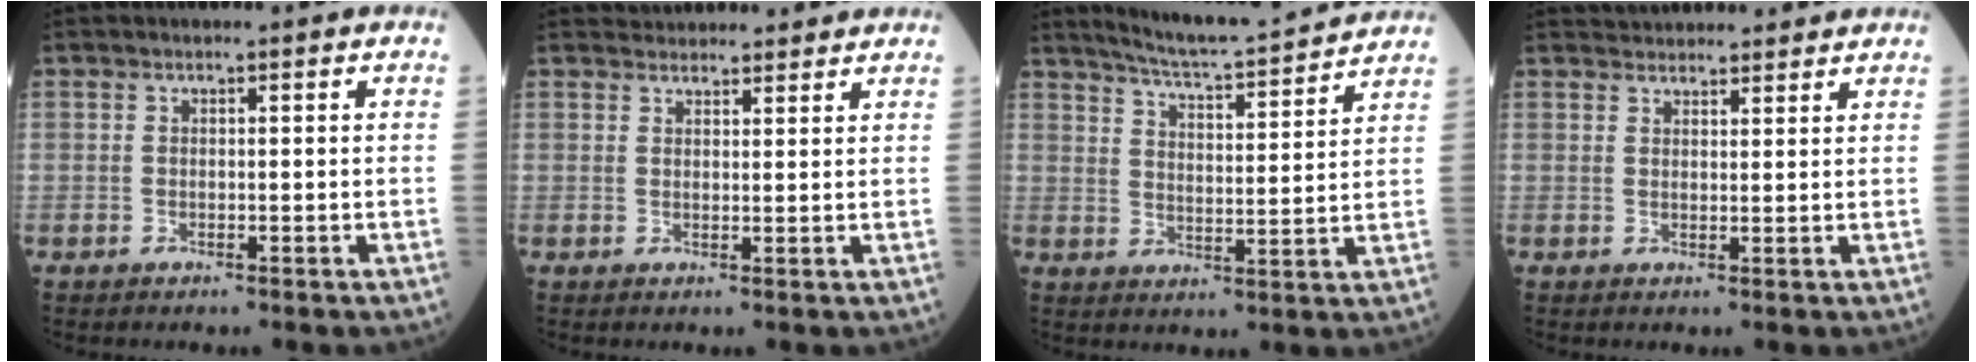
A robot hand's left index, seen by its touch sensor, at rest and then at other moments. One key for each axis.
{"total": 7.7, "fx": 7.4, "fy": 1.8, "fz": 1.4, "tx": -0.012, "ty": 0.030, "tz": 0.092}
{"total": 13.9, "fx": 13.1, "fy": 0.0, "fz": 4.7, "tx": -0.085, "ty": 0.005, "tz": 0.187}
{"total": 8.8, "fx": 8.4, "fy": 1.8, "fz": 1.8, "tx": -0.021, "ty": 0.031, "tz": 0.110}